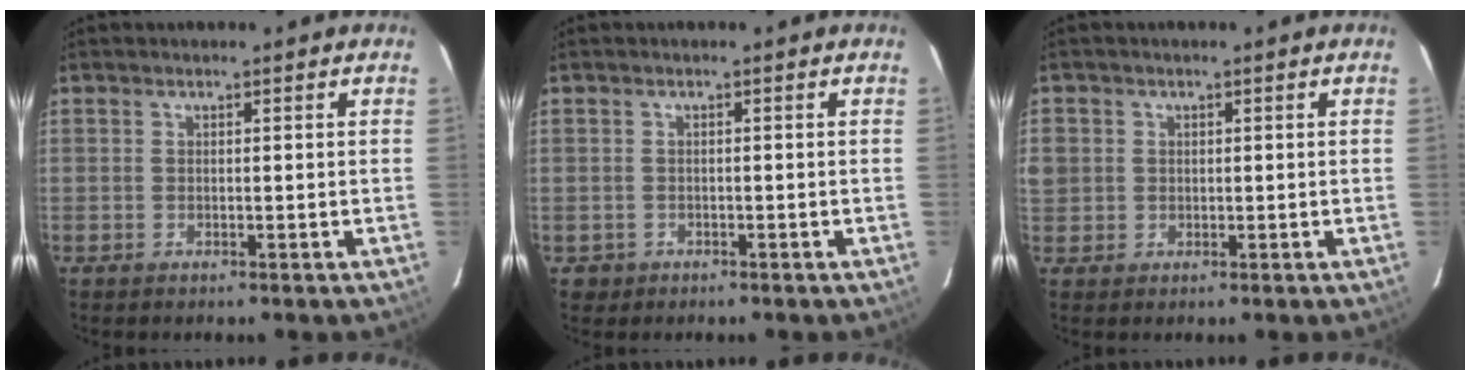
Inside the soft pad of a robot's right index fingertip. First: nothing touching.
{"total": 1.5, "force": [-0.6, 1.4, -0.1], "torque": [-0.003, 0.005, -0.006]}
{"total": 5.1, "force": [0.8, 4.8, 1.7], "torque": [-0.059, 0.013, 0.023]}